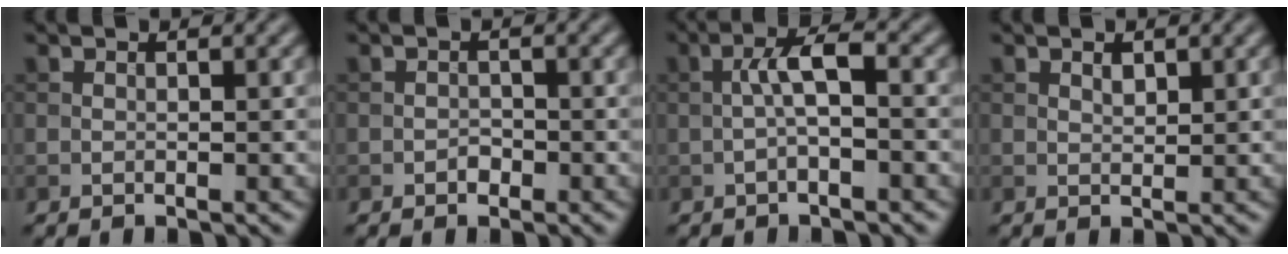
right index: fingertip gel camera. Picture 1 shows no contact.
{"total": 0.9, "force": [-0.5, 0.7, 0.4], "torque": [-0.003, 0.001, -0.010]}
{"total": 3.0, "force": [-0.5, 0.7, 2.9], "torque": [-0.055, 0.014, -0.014]}
{"total": 0.9, "force": [0.6, 0.5, 0.5], "torque": [-0.011, -0.002, 0.011]}